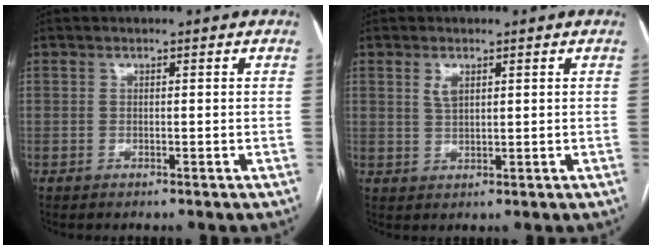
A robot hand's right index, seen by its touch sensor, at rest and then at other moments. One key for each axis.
{"total": 2.3, "fx": 1.1, "fy": 1.0, "fz": 1.7, "tx": -0.037, "ty": 0.001, "tz": 0.027}